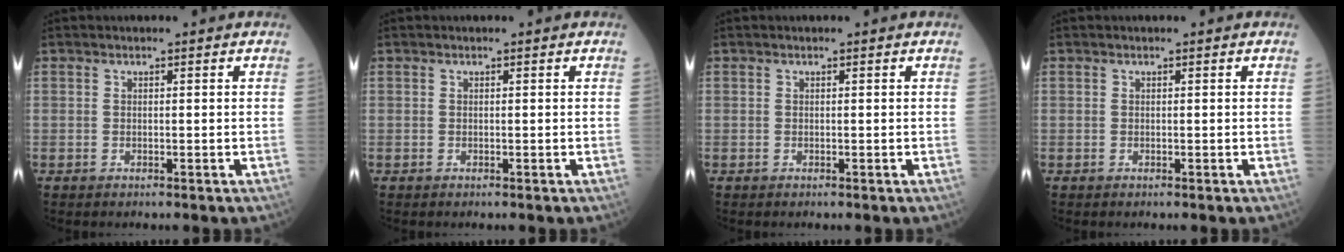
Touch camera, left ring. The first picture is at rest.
{"total": 0.0}
{"total": 0.0}
{"total": 0.0}